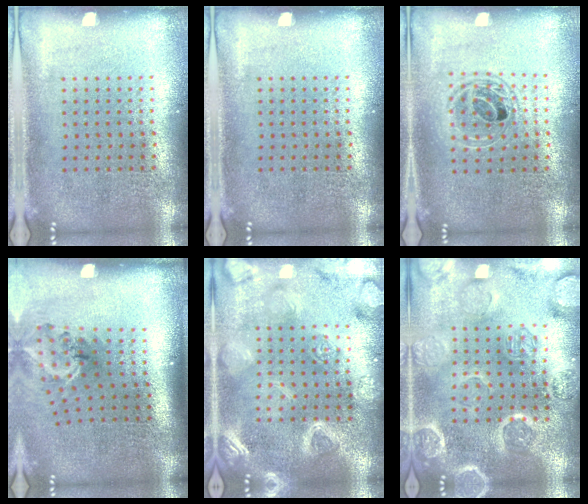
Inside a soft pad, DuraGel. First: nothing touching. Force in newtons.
{"total": 0.0}
{"total": 1.4, "press": 1.3, "slide": 0.7}
{"total": 1.7, "press": 1.2, "slide": 1.2}
{"total": 3.4, "press": 3.4, "slide": 0.4}
{"total": 3.4, "press": 3.3, "slide": 0.8}